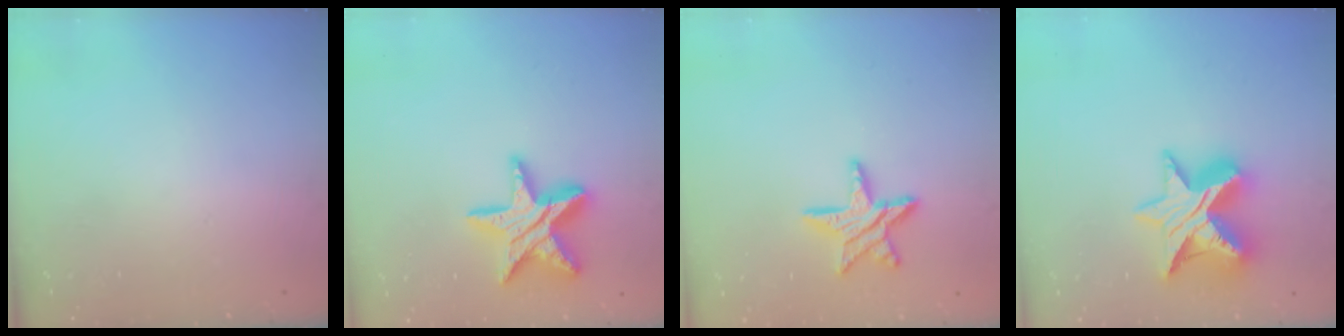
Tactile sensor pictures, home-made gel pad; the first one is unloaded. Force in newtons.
{"total": 17.9, "press": 17.8, "slide": 1.3}
{"total": 11.5, "press": 11.5, "slide": 1.0}
{"total": 14.0, "press": 13.9, "slide": 1.0}